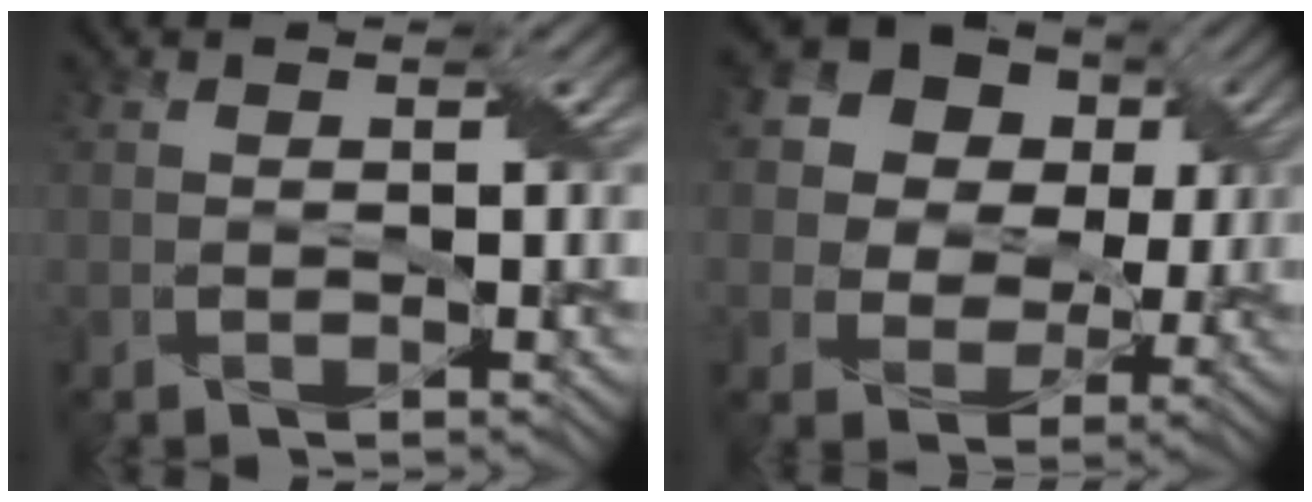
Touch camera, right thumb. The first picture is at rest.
{"total": 15.0, "force": [5.6, 12.0, 7.0], "torque": [-0.203, 0.058, 0.103]}